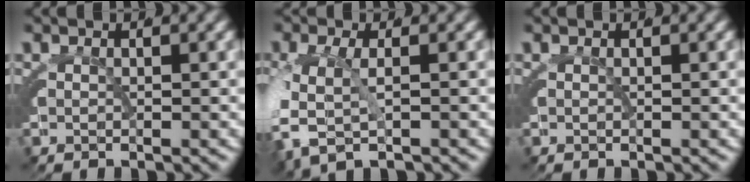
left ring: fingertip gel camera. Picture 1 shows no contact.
{"total": 3.3, "force": [-1.7, 2.5, 1.5], "torque": [-0.061, -0.022, -0.019]}
{"total": 0.0}